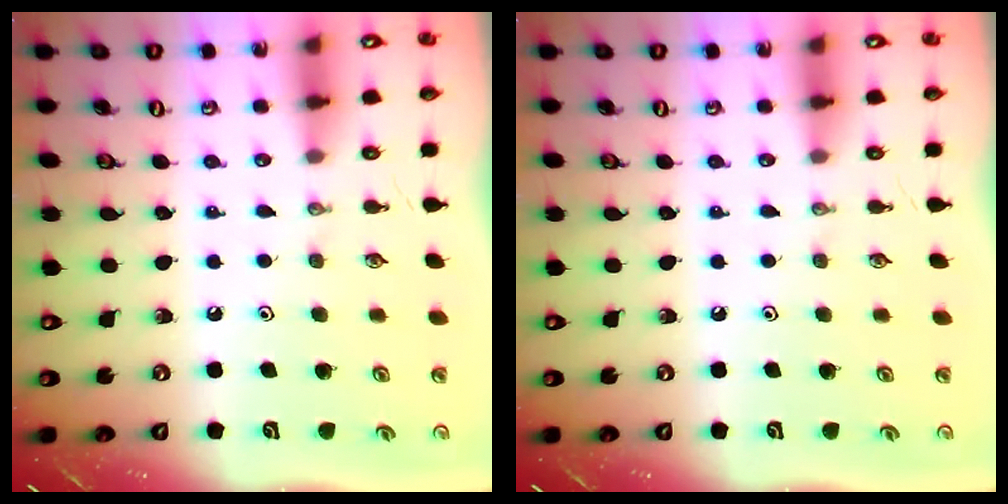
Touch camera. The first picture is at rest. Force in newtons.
{"total": 0.0}